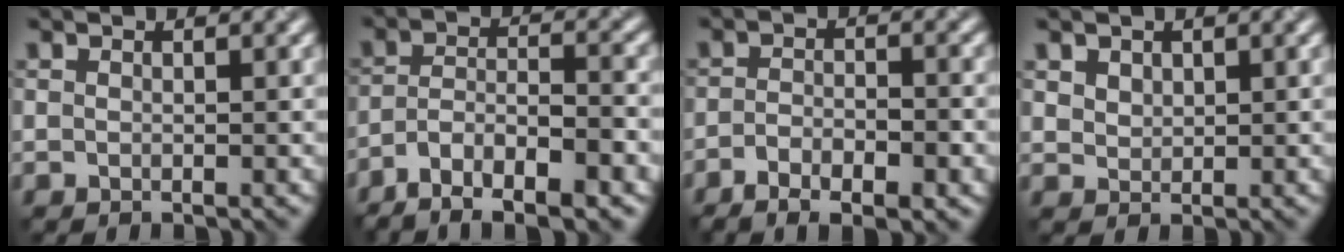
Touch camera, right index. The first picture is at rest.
{"total": 8.1, "force": [-5.6, 2.8, 5.1], "torque": [-0.084, 0.009, -0.099]}
{"total": 5.7, "force": [-3.2, 2.1, 4.3], "torque": [-0.075, -0.001, -0.050]}
{"total": 1.8, "force": [1.5, 0.9, 0.0], "torque": [-0.005, 0.008, 0.029]}